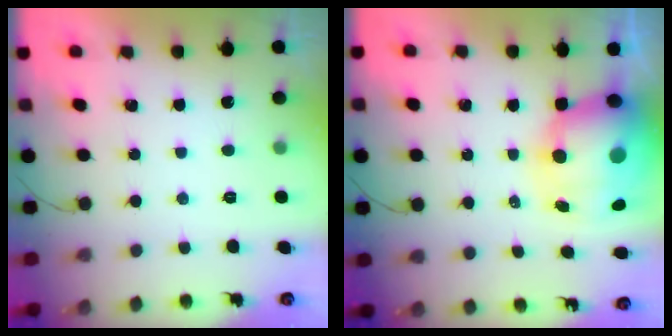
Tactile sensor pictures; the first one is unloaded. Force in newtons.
{"total": 16.2, "press": 15.6, "slide": 4.3}